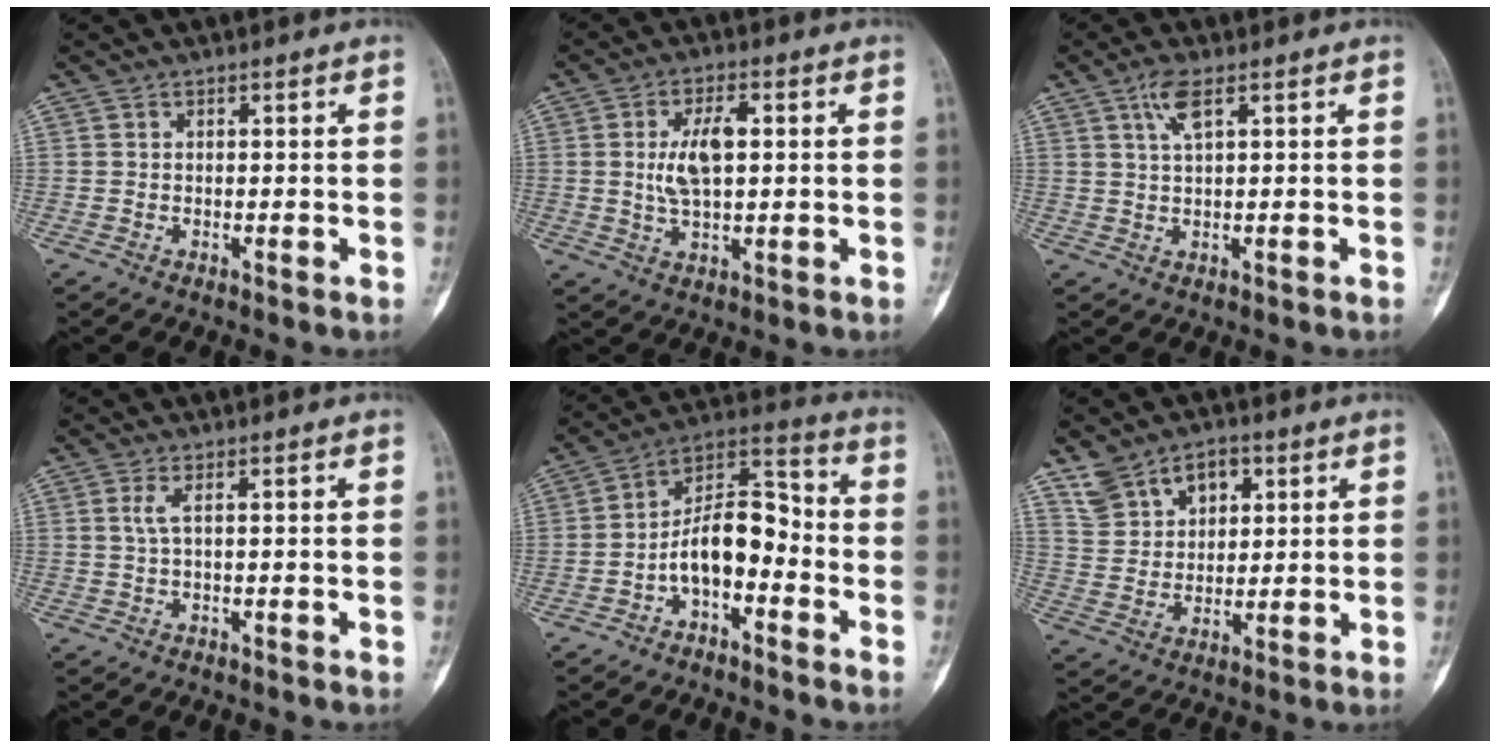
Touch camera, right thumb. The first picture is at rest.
{"total": 7.6, "force": [1.0, 3.4, 6.7], "torque": [-0.122, 0.002, 0.018]}
{"total": 3.9, "force": [1.7, 0.9, 3.4], "torque": [-0.074, 0.001, 0.039]}
{"total": 1.5, "force": [0.4, 0.1, 1.5], "torque": [-0.048, 0.005, 0.011]}
{"total": 11.4, "force": [-3.7, 6.0, 8.9], "torque": [-0.135, 0.063, -0.075]}
{"total": 8.9, "force": [5.1, 6.1, 3.9], "torque": [-0.045, -0.012, 0.102]}